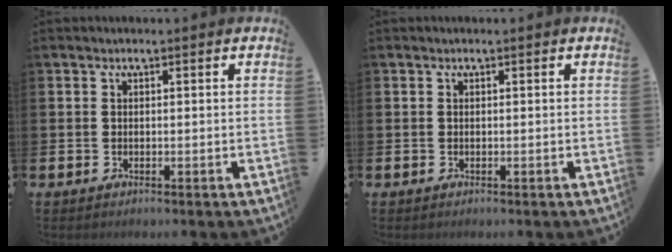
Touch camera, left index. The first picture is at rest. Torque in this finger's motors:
{"motor_torque": [0.00, 0.00, 0.00, 0.01]}